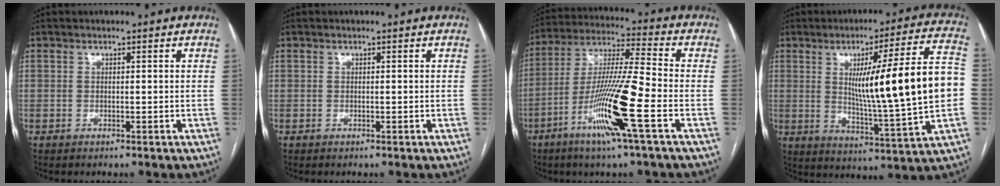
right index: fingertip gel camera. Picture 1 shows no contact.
{"total": 0.0}
{"total": 15.4, "force": [-6.2, -0.7, 14.1], "torque": [-0.279, -0.016, -0.120]}
{"total": 20.6, "force": [1.1, 0.0, 20.5], "torque": [-0.305, 0.002, 0.013]}